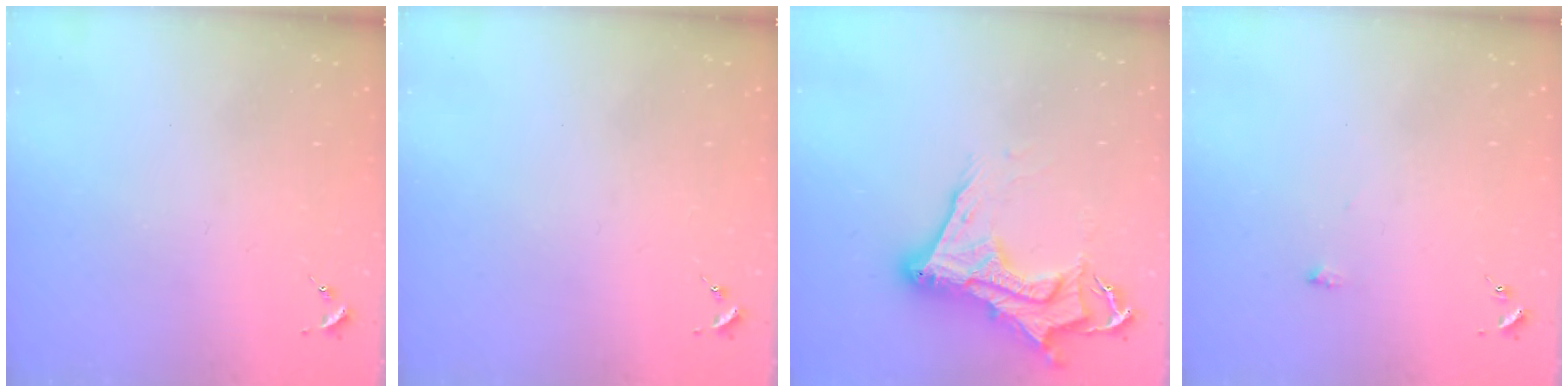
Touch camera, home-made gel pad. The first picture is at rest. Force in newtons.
{"total": 0.0}
{"total": 17.1, "press": 17.1, "slide": 1.6}
{"total": 3.9, "press": 3.9, "slide": 0.6}